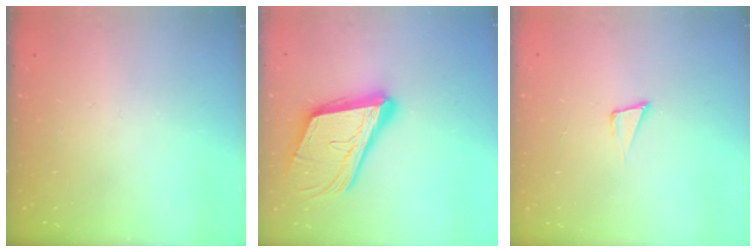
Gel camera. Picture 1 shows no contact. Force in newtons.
{"total": 21.3, "press": 20.8, "slide": 4.6}
{"total": 4.0, "press": 2.8, "slide": 2.9}